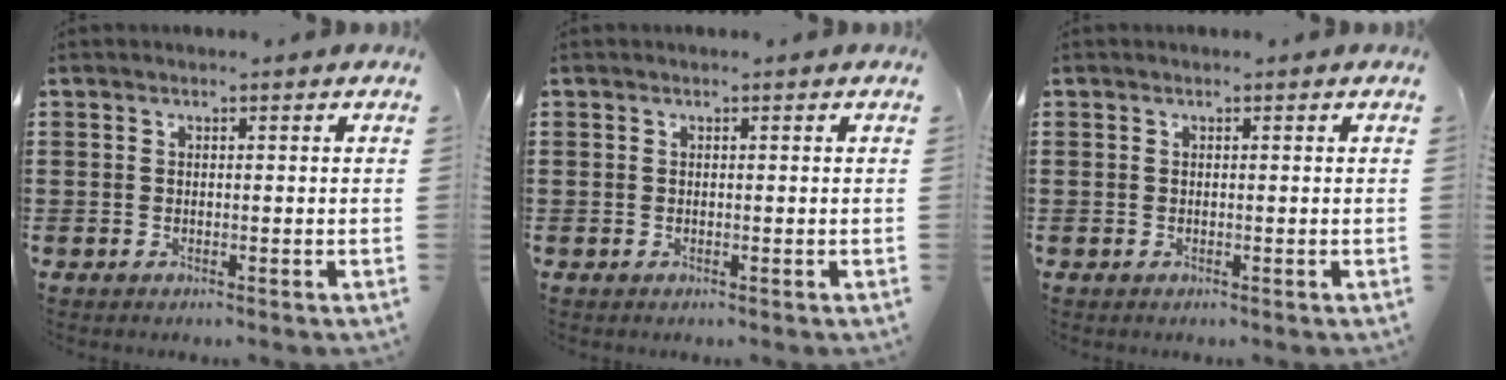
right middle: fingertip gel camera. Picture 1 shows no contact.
{"total": 0.0}
{"total": 0.0}